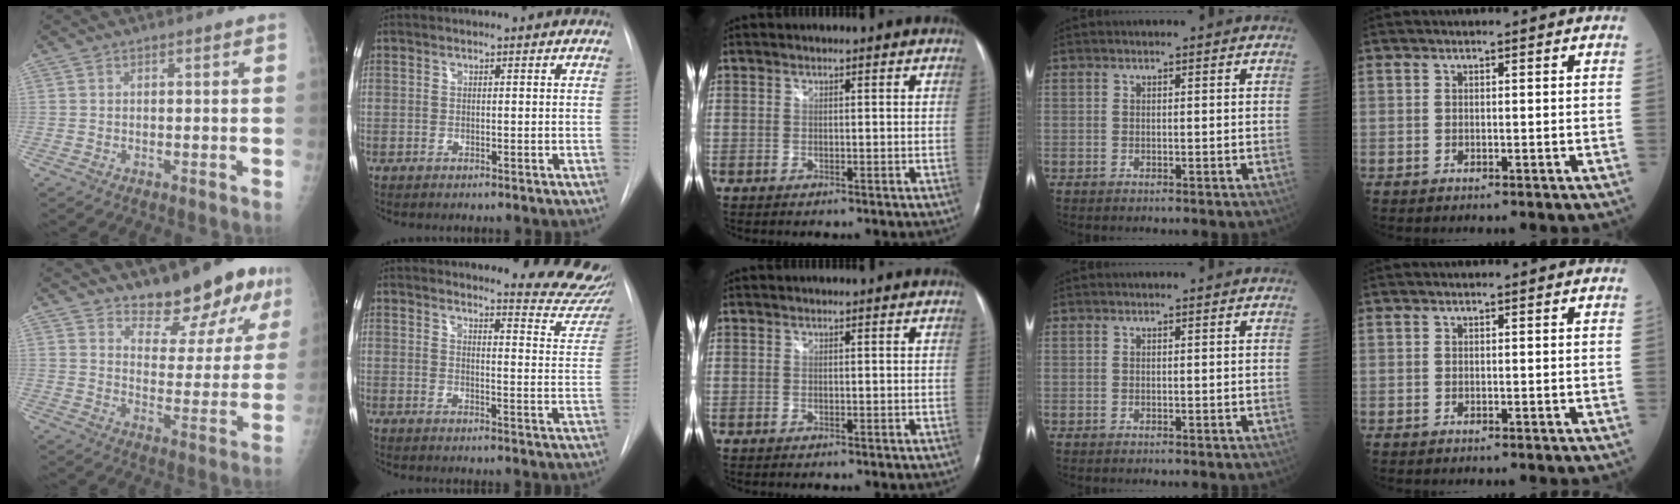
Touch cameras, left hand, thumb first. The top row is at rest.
{"thumb": {"total": 13.3, "force": [10.6, 4.7, 6.6], "torque": [-0.051, -0.081, 0.154]}, "index": {"total": 12.9, "force": [12.7, 1.2, 2.4], "torque": [-0.003, -0.102, 0.115]}}